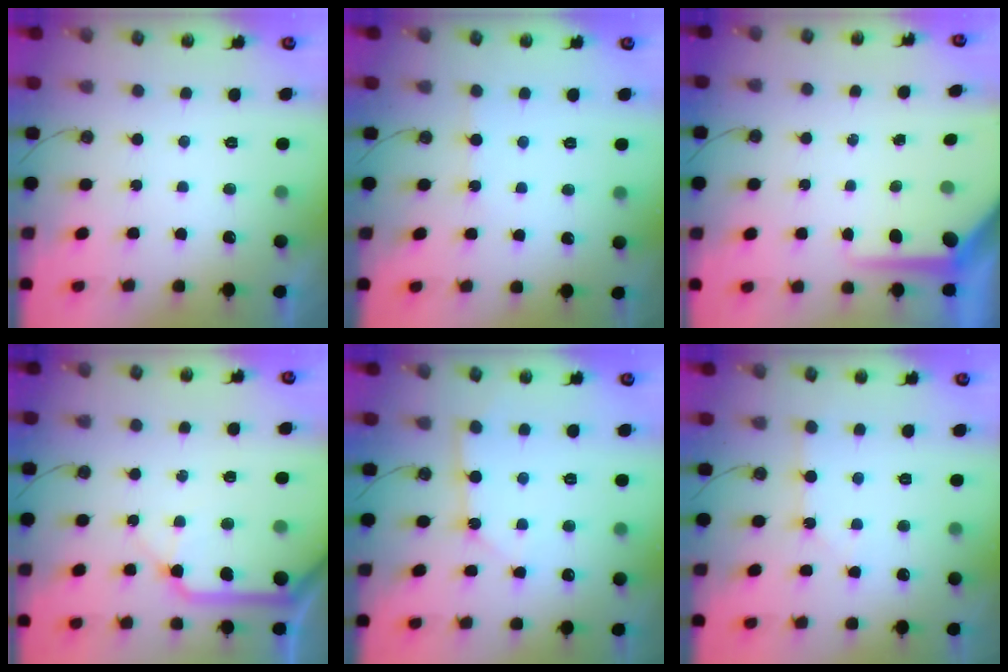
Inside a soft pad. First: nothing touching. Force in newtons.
{"total": 2.5, "press": 2.5, "slide": 0.4}
{"total": 8.7, "press": 8.6, "slide": 0.9}
{"total": 12.0, "press": 11.9, "slide": 1.6}
{"total": 2.8, "press": 2.8, "slide": 0.2}
{"total": 1.8, "press": 1.8, "slide": 0.3}